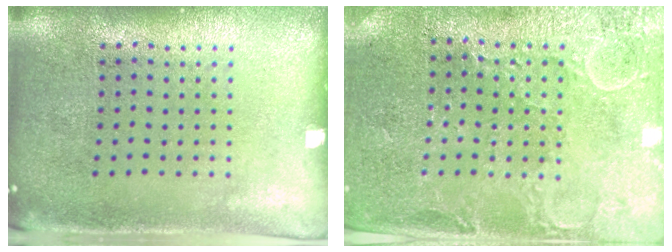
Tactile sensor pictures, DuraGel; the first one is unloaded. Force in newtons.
{"total": 2.9, "press": 2.8, "slide": 0.4}